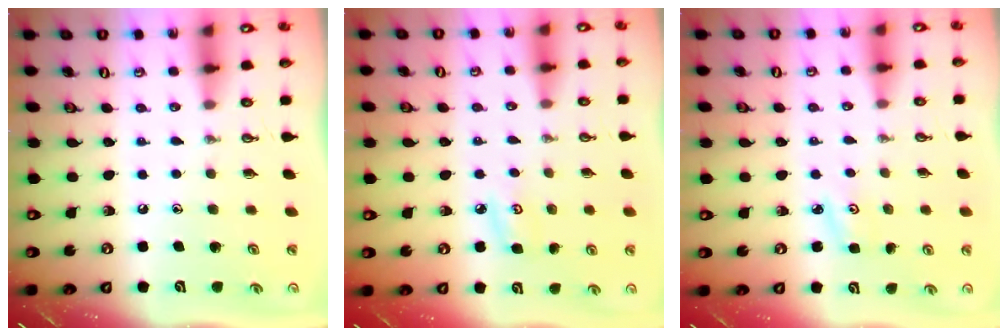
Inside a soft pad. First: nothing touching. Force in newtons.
{"total": 4.6, "press": 4.6, "slide": 0.4}
{"total": 3.0, "press": 3.0, "slide": 0.4}